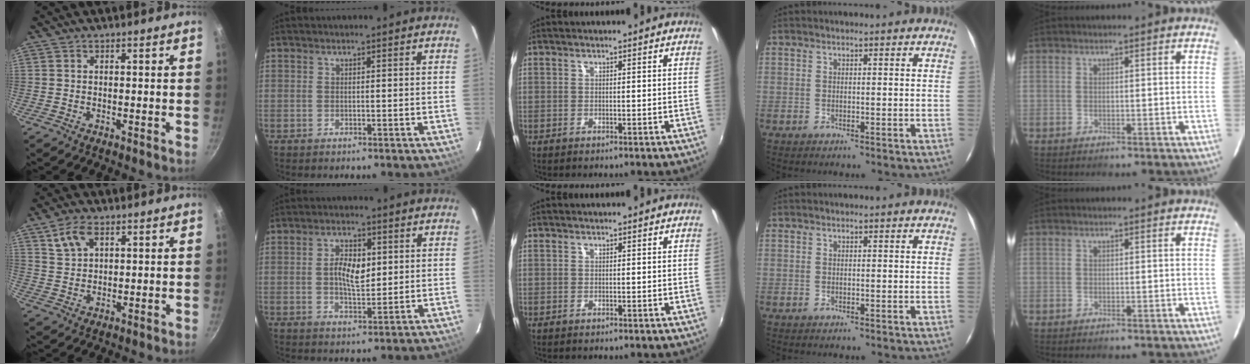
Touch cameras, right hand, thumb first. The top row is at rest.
{"thumb": {"total": 5.7, "force": [2.8, 3.3, 3.7], "torque": [-0.059, -0.003, 0.056]}, "index": {"total": 6.3, "force": [0.9, 3.1, 5.4], "torque": [-0.098, 0.005, 0.018]}}